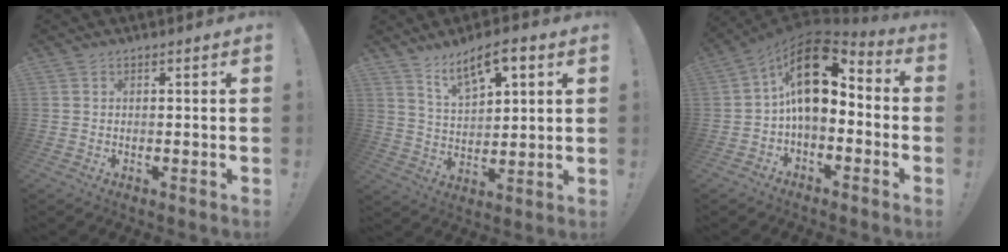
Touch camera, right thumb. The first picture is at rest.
{"total": 10.1, "force": [6.3, 4.0, 6.8], "torque": [-0.104, -0.029, 0.111]}
{"total": 16.7, "force": [4.2, 9.3, 13.2], "torque": [-0.217, -0.021, 0.078]}